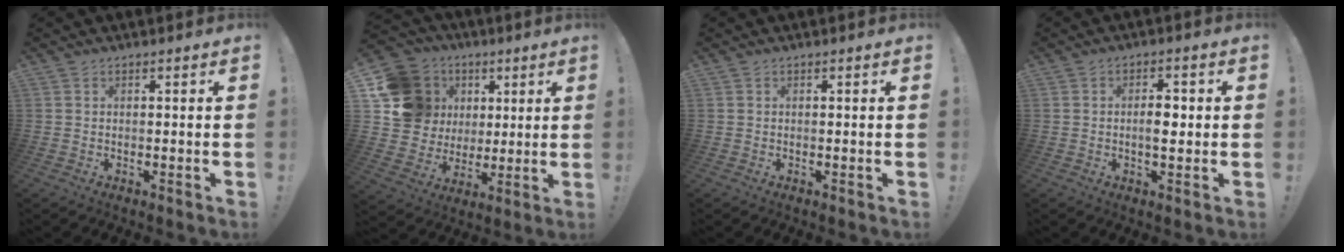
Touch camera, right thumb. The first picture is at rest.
{"total": 18.2, "force": [5.2, 16.1, 6.7], "torque": [-0.108, -0.008, 0.139]}
{"total": 0.0}
{"total": 4.9, "force": [-0.3, 2.4, 4.2], "torque": [-0.060, 0.004, -0.011]}